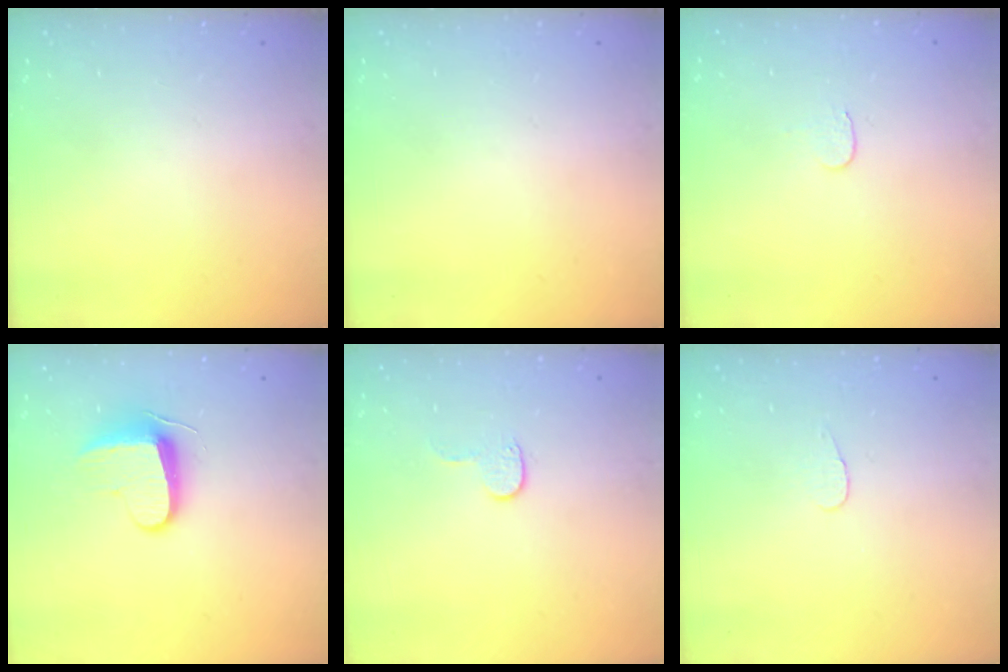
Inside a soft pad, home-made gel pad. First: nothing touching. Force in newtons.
{"total": 0.0}
{"total": 3.7, "press": 3.7, "slide": 0.4}
{"total": 8.9, "press": 8.9, "slide": 0.8}
{"total": 3.9, "press": 3.9, "slide": 0.4}
{"total": 3.4, "press": 3.4, "slide": 0.4}